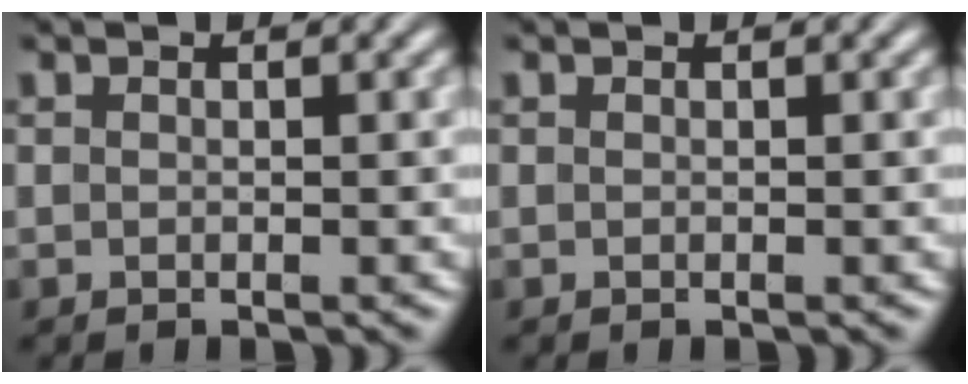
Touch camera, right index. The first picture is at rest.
{"total": 0.0}